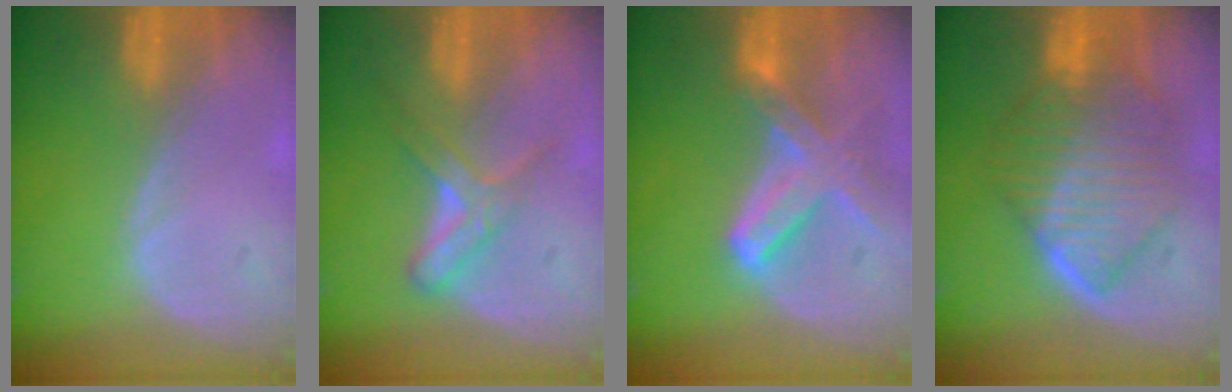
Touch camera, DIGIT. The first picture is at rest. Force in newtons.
{"total": 5.9, "press": 5.1, "slide": 3.0}
{"total": 7.8, "press": 6.9, "slide": 3.6}
{"total": 10.5, "press": 10.4, "slide": 1.0}